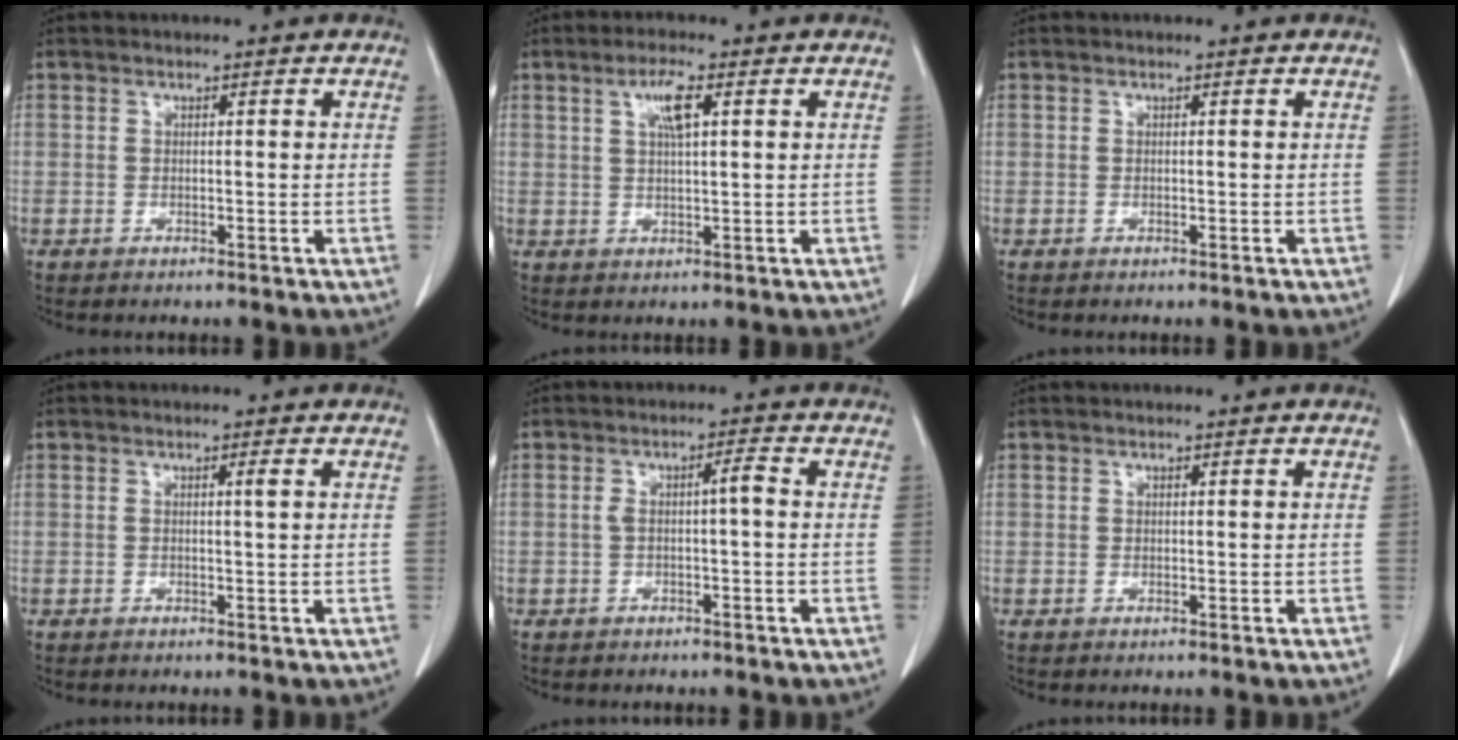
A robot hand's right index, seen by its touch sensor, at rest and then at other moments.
{"total": 4.3, "force": [1.6, 0.6, 3.9], "torque": [-0.074, 0.004, 0.030]}
{"total": 0.0}
{"total": 0.7, "force": [0.0, -0.2, 0.6], "torque": [-0.009, -0.001, 0.001]}
{"total": 2.6, "force": [-0.4, 0.2, 2.5], "torque": [-0.045, 0.009, -0.006]}
{"total": 0.0}